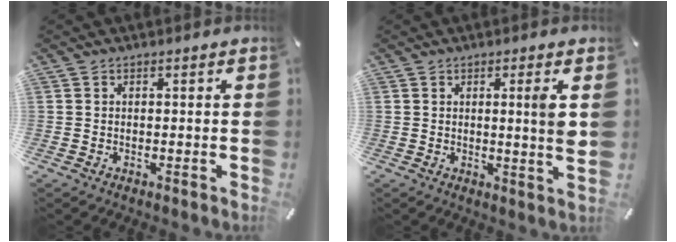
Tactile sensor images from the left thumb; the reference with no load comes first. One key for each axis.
{"total": 5.1, "fx": 1.3, "fy": 0.0, "fz": 4.9, "tx": -0.078, "ty": -0.011, "tz": 0.013}